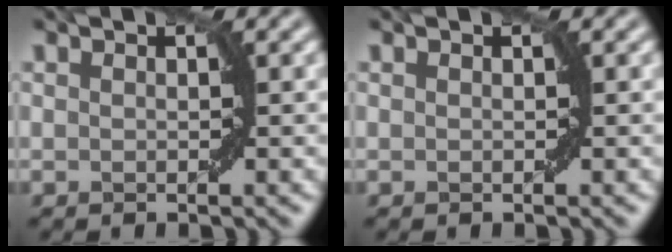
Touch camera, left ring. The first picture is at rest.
{"total": 0.0}